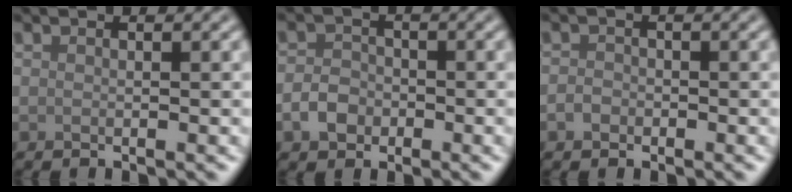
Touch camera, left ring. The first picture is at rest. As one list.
[{"total": 2.4, "force": [-1.0, 1.8, 1.1], "torque": [-0.017, 0.002, -0.025]}, {"total": 1.1, "force": [-0.5, 0.8, 0.3], "torque": [-0.005, -0.001, -0.013]}]